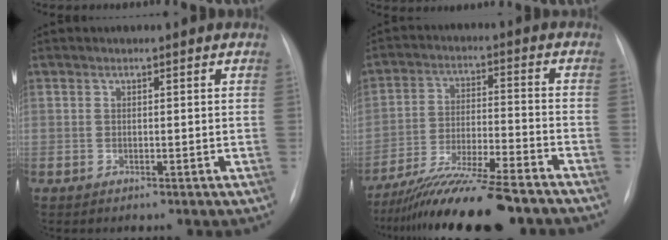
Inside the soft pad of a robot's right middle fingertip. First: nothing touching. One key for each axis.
{"total": 15.3, "fx": -13.0, "fy": 0.5, "fz": 8.1, "tx": -0.141, "ty": -0.021, "tz": -0.217}